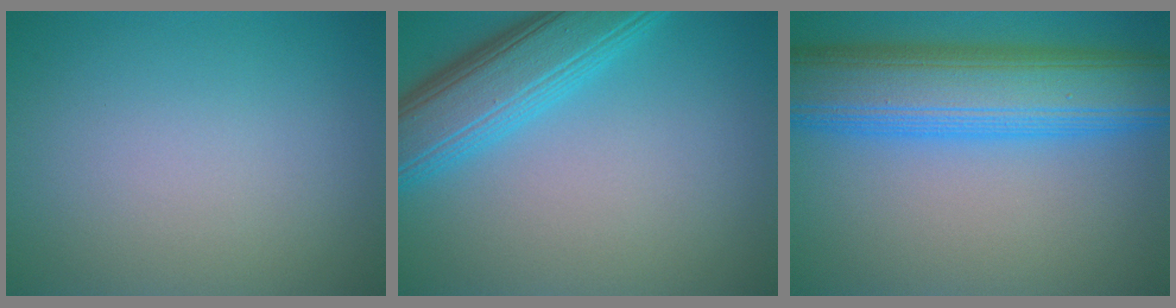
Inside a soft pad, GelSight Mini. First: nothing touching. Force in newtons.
{"total": 6.8, "press": 6.8, "slide": 0.2}
{"total": 10.9, "press": 10.9, "slide": 0.2}